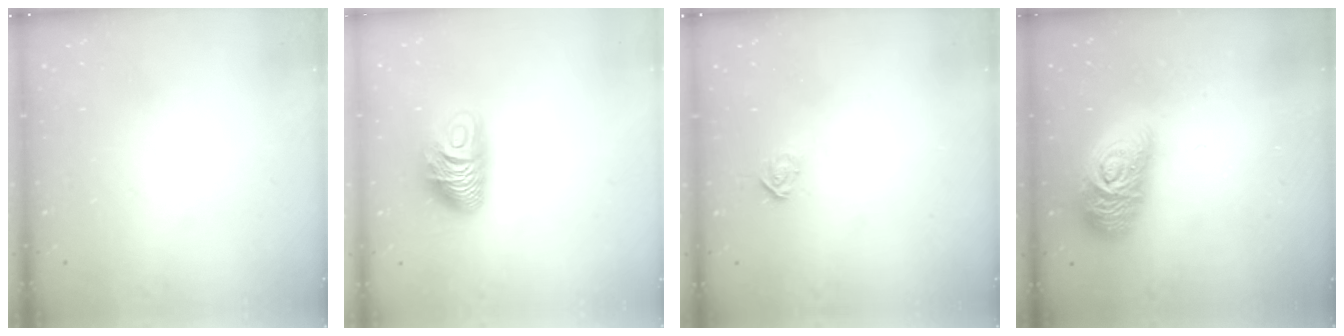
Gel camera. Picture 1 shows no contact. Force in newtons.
{"total": 10.3, "press": 10.3, "slide": 0.8}
{"total": 4.3, "press": 4.3, "slide": 0.1}
{"total": 16.7, "press": 16.7, "slide": 1.0}